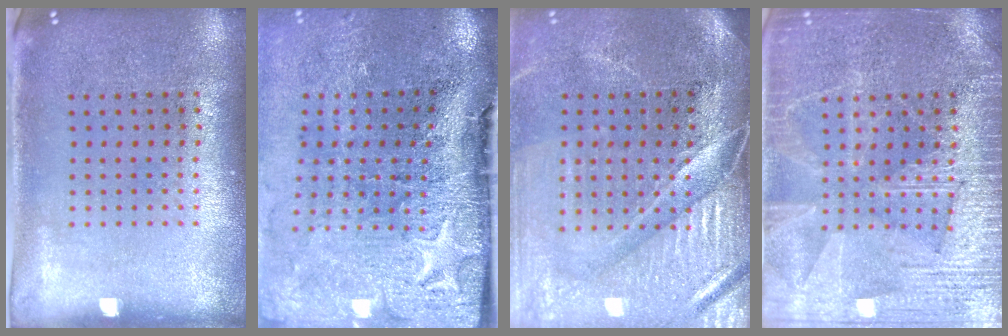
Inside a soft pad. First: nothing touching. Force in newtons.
{"total": 5.0, "press": 3.9, "slide": 3.1}
{"total": 4.5, "press": 3.8, "slide": 2.3}
{"total": 5.6, "press": 5.5, "slide": 0.7}